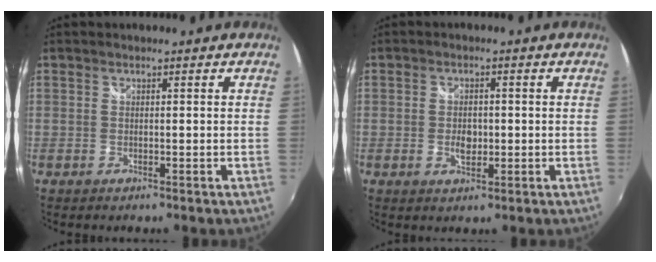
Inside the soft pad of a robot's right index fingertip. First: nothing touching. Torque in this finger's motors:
{"motor_torque": [-0.33, 0.09, -0.01, 0.00]}